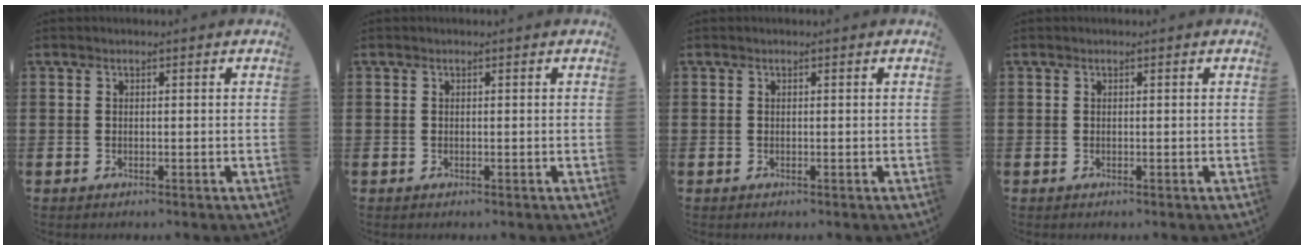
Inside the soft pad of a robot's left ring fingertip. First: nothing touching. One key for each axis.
{"total": 0.0}
{"total": 0.0}
{"total": 0.0}